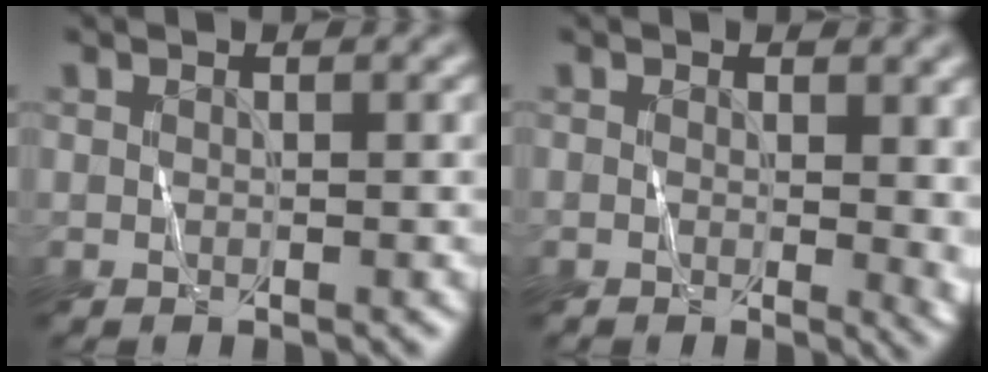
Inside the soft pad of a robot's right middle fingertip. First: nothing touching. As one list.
[{"total": 3.6, "force": [0.3, 1.7, 3.1], "torque": [-0.027, -0.004, 0.006]}]